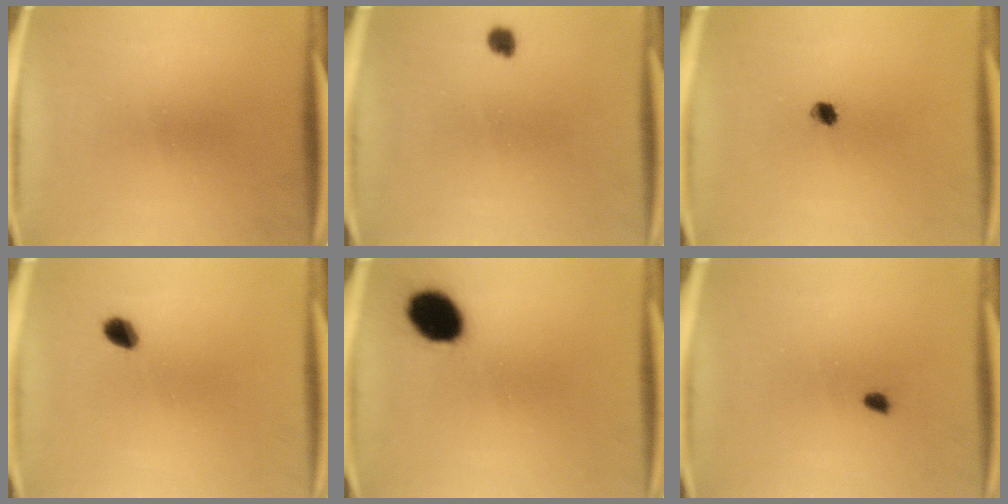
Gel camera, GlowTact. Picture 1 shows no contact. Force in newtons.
{"total": 1.8}
{"total": 2.1}
{"total": 2.9}
{"total": 11.7}
{"total": 1.4}